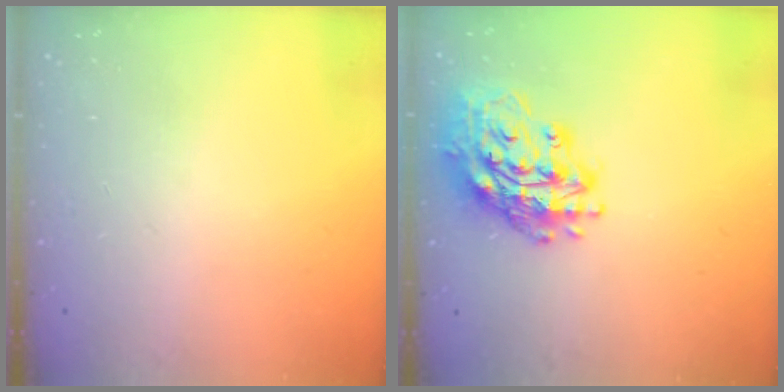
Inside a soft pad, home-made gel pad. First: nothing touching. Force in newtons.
{"total": 21.4, "press": 21.3, "slide": 2.1}